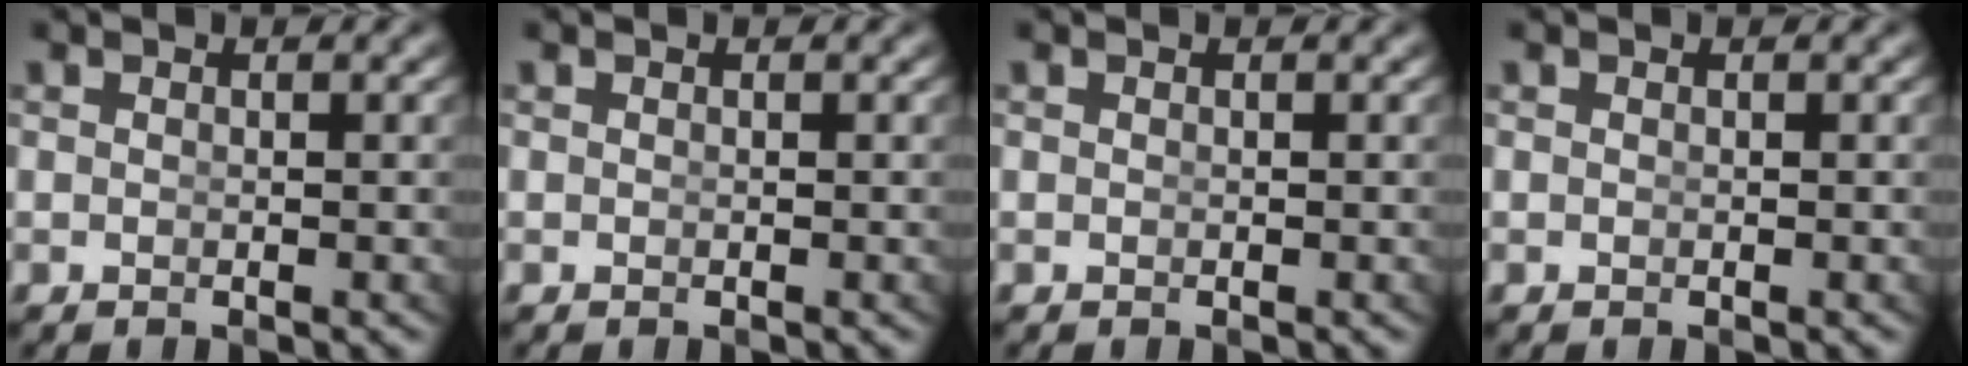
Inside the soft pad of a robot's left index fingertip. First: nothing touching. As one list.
[{"total": 0.0}, {"total": 0.0}, {"total": 0.0}]